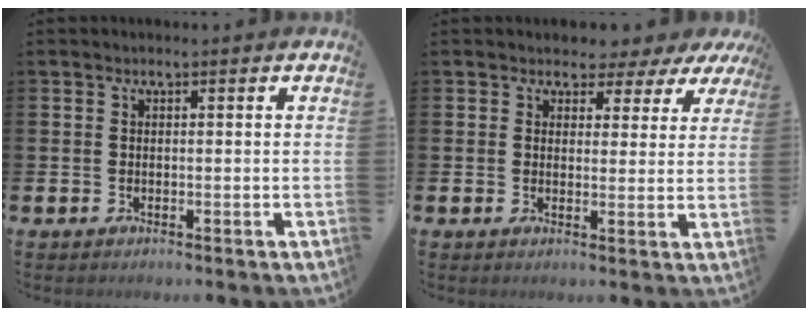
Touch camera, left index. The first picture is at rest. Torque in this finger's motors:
{"motor_torque": [1.04, -1.10, 0.74, 0.07]}